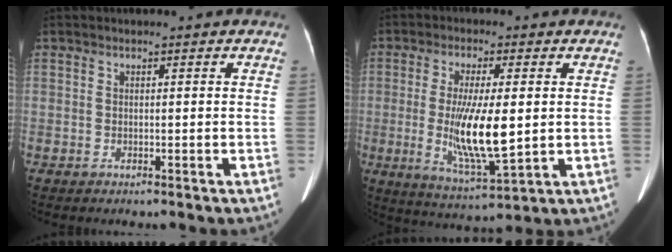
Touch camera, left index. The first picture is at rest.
{"total": 10.8, "force": [-1.3, 1.9, 10.5], "torque": [-0.204, -0.023, -0.017]}